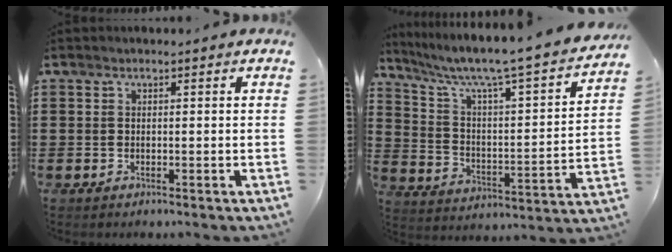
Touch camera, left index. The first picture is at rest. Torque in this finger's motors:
{"motor_torque": [1.52, -0.62, 0.39, 0.21]}